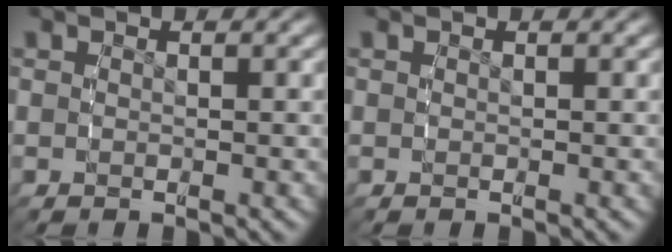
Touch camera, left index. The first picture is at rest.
{"total": 0.0}